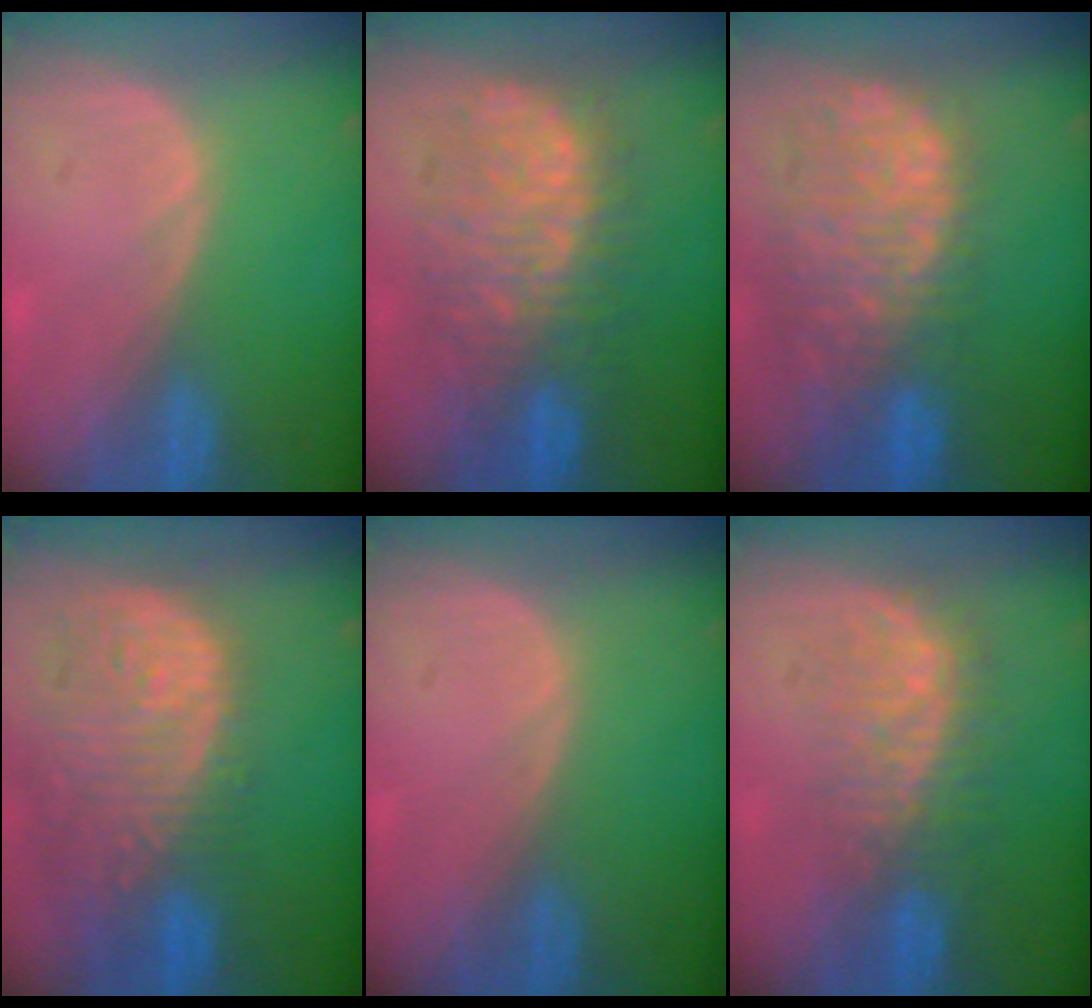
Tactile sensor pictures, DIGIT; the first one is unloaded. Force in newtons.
{"total": 11.0, "press": 10.9, "slide": 1.3}
{"total": 12.6, "press": 10.3, "slide": 7.2}
{"total": 14.1, "press": 11.6, "slide": 8.1}
{"total": 0.0}
{"total": 7.9, "press": 7.8, "slide": 1.1}